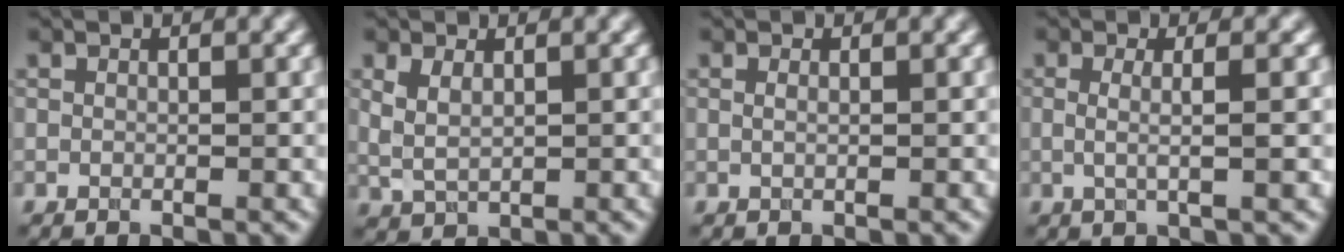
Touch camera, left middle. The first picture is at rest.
{"total": 2.2, "force": [0.8, 1.2, 1.7], "torque": [-0.041, -0.004, 0.021]}
{"total": 0.7, "force": [0.3, 0.3, 0.6], "torque": [-0.010, -0.003, 0.000]}
{"total": 2.8, "force": [0.0, 0.8, 2.7], "torque": [-0.046, -0.005, -0.006]}